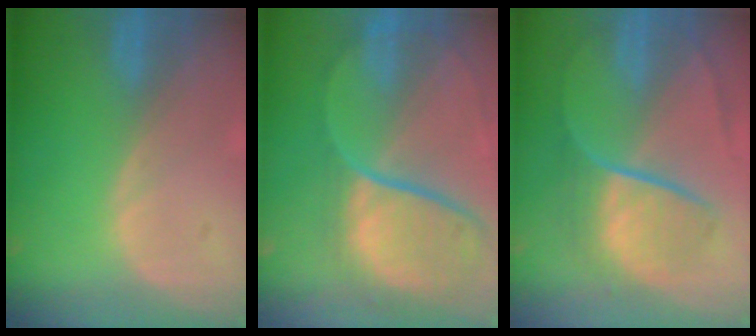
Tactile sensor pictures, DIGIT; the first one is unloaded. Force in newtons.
{"total": 11.9, "press": 9.9, "slide": 6.7}
{"total": 9.1, "press": 7.7, "slide": 5.0}